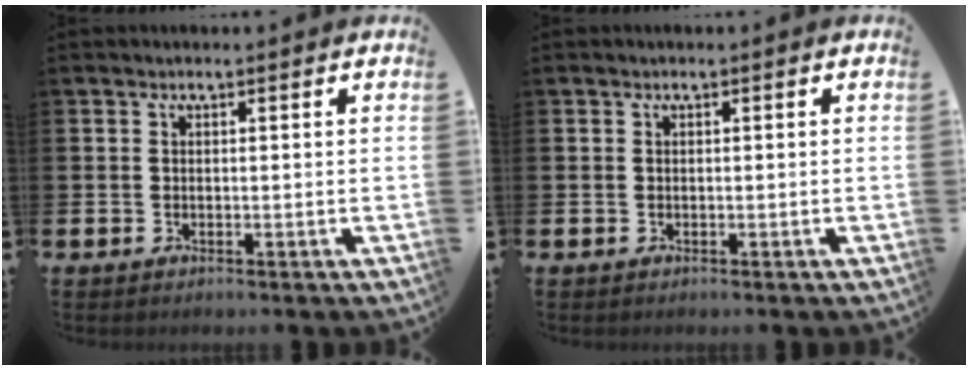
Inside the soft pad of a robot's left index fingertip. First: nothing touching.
{"total": 0.0}